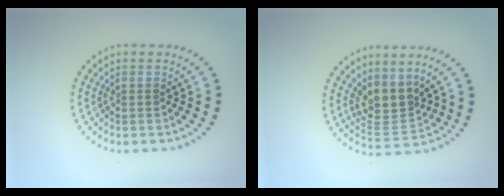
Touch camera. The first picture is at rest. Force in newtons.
{"total": 3.5, "press": 2.6, "slide": 2.4}